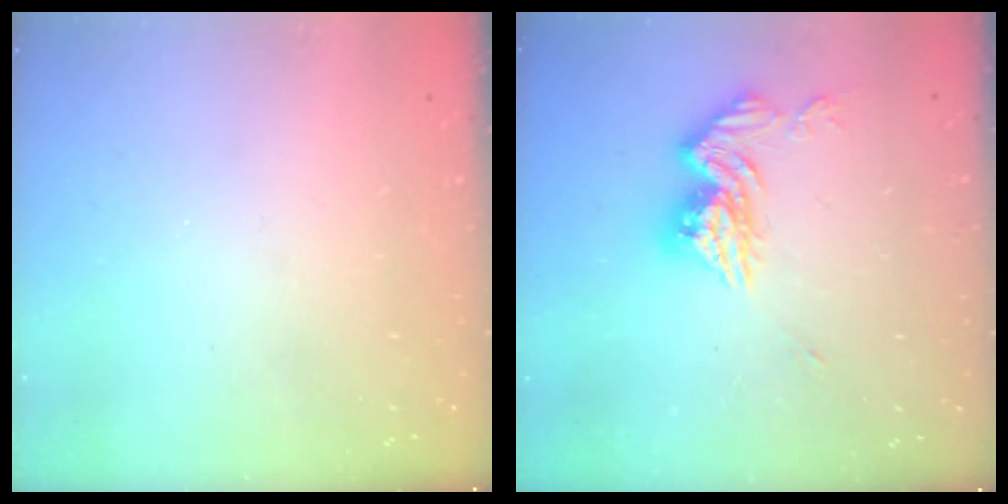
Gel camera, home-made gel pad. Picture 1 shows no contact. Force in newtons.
{"total": 12.8, "press": 12.8, "slide": 1.1}